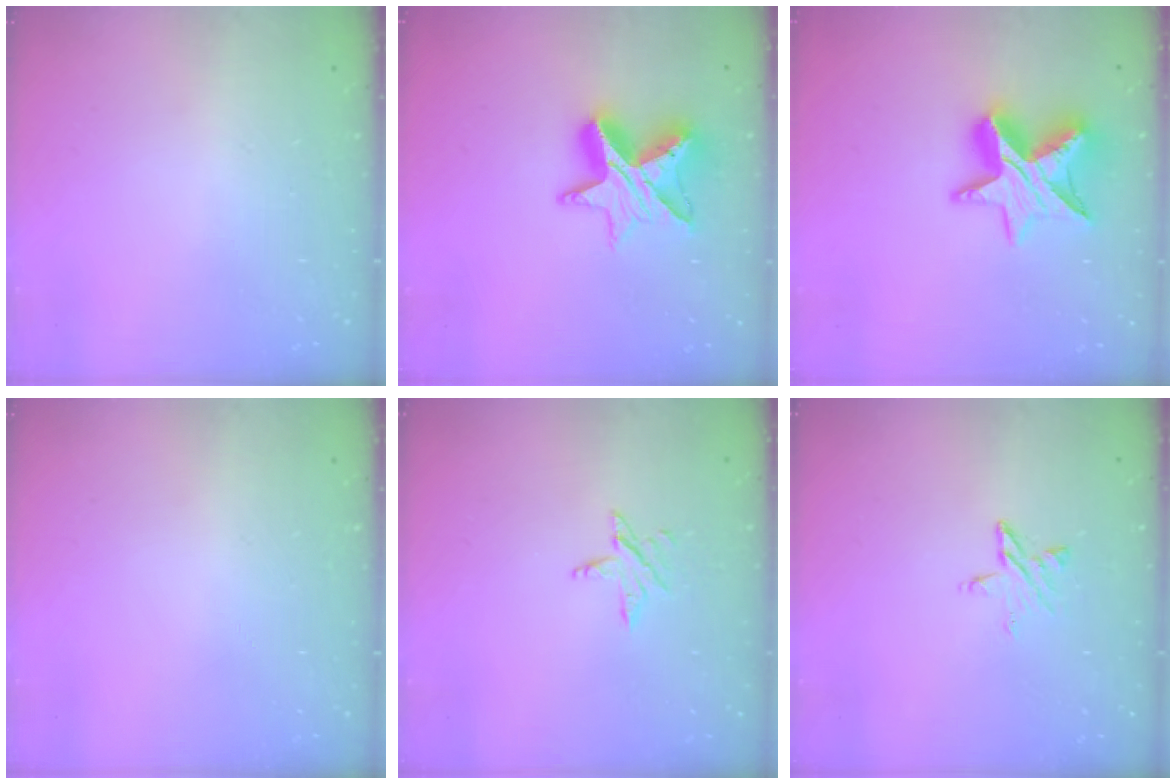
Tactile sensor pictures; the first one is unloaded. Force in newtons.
{"total": 12.3, "press": 12.3, "slide": 0.7}
{"total": 13.4, "press": 13.4, "slide": 0.9}
{"total": 0.0}
{"total": 3.4, "press": 3.3, "slide": 0.3}
{"total": 4.2, "press": 4.2, "slide": 0.4}